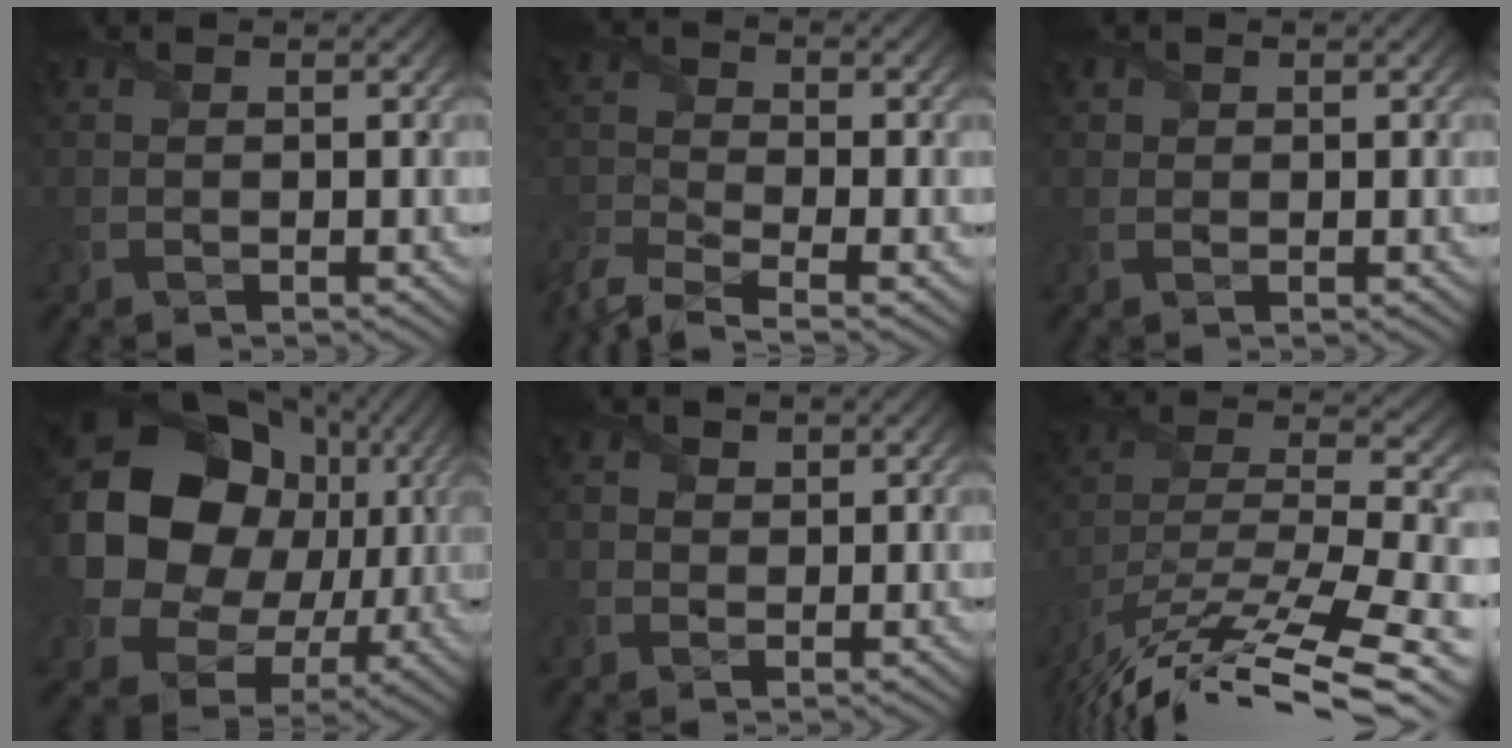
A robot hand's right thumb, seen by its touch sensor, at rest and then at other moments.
{"total": 6.7, "force": [-5.4, 1.7, 3.5], "torque": [-0.084, -0.018, -0.119]}
{"total": 0.9, "force": [0.5, 0.8, 0.1], "torque": [-0.005, -0.002, 0.008]}
{"total": 23.0, "force": [4.7, 19.4, 11.6], "torque": [-0.293, 0.000, 0.096]}
{"total": 1.6, "force": [0.4, 1.5, 0.2], "torque": [-0.012, -0.001, 0.003]}
{"total": 15.8, "force": [-12.0, 3.6, 9.6], "torque": [-0.205, 0.014, -0.196]}